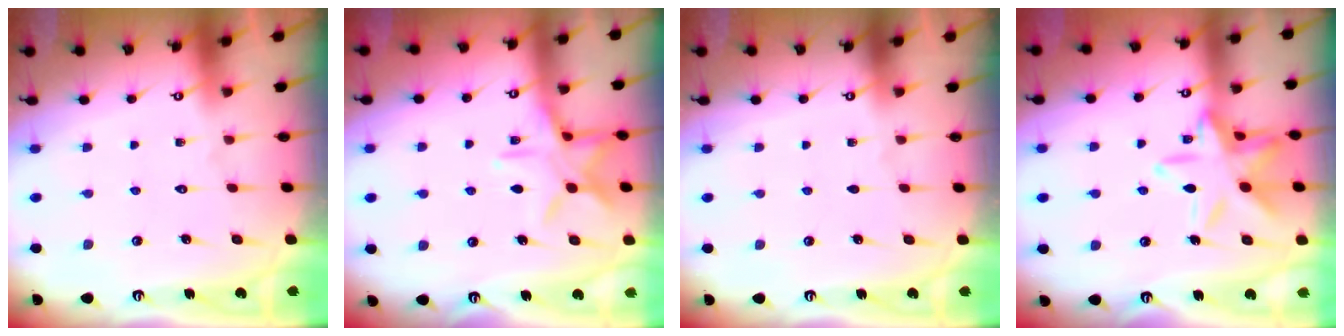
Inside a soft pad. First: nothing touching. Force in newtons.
{"total": 11.5, "press": 11.4, "slide": 0.8}
{"total": 0.0}
{"total": 15.3, "press": 15.3, "slide": 1.0}